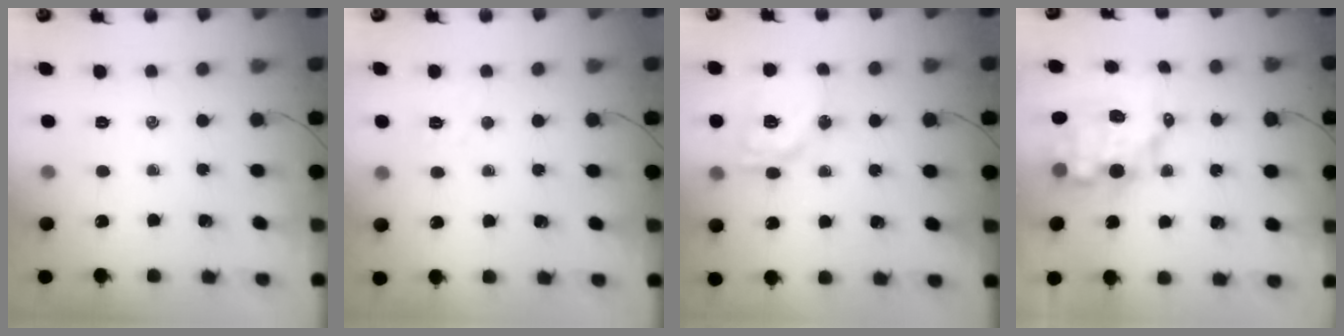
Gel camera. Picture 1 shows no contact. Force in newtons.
{"total": 4.7, "press": 4.7, "slide": 0.7}
{"total": 14.3, "press": 14.1, "slide": 2.6}
{"total": 9.7, "press": 9.3, "slide": 2.6}